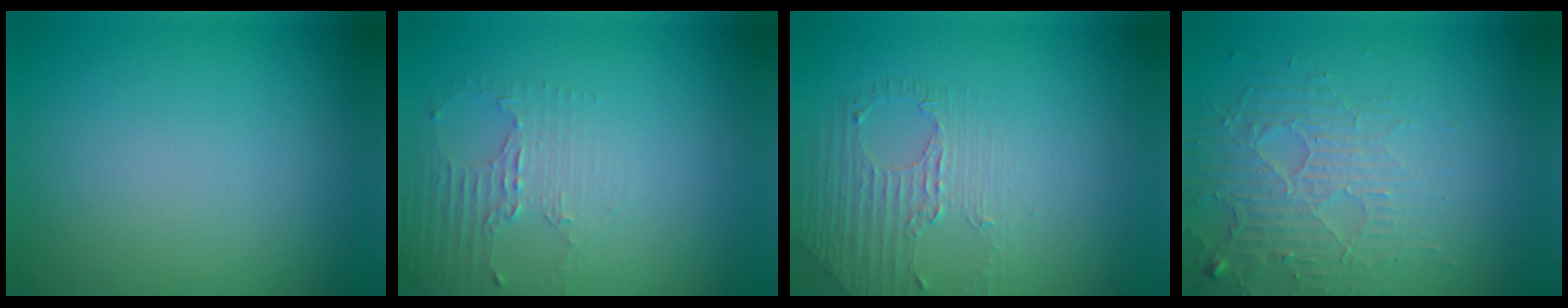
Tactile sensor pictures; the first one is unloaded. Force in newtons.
{"total": 2.0, "press": 1.5, "slide": 1.4}
{"total": 1.6, "press": 1.0, "slide": 1.2}
{"total": 3.8, "press": 3.3, "slide": 1.9}